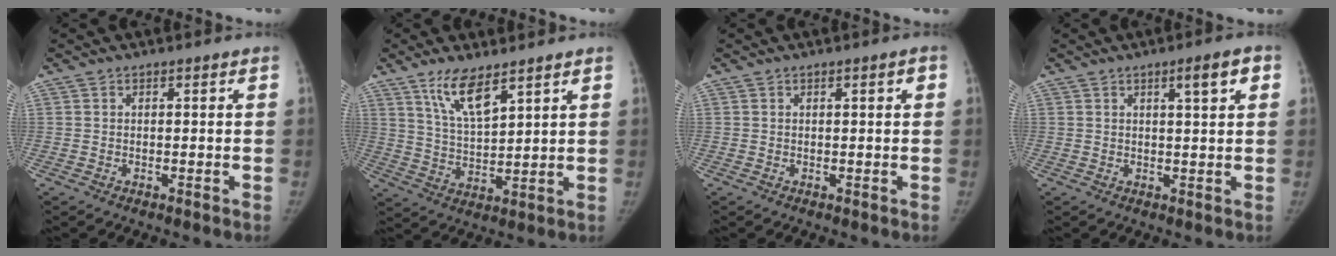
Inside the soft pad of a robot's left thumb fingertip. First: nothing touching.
{"total": 8.5, "force": [5.7, 2.4, 5.8], "torque": [-0.100, -0.033, 0.116]}
{"total": 1.0, "force": [0.3, 0.3, 0.9], "torque": [-0.008, 0.005, 0.002]}
{"total": 4.4, "force": [1.9, 0.7, 3.9], "torque": [-0.052, -0.005, 0.030]}